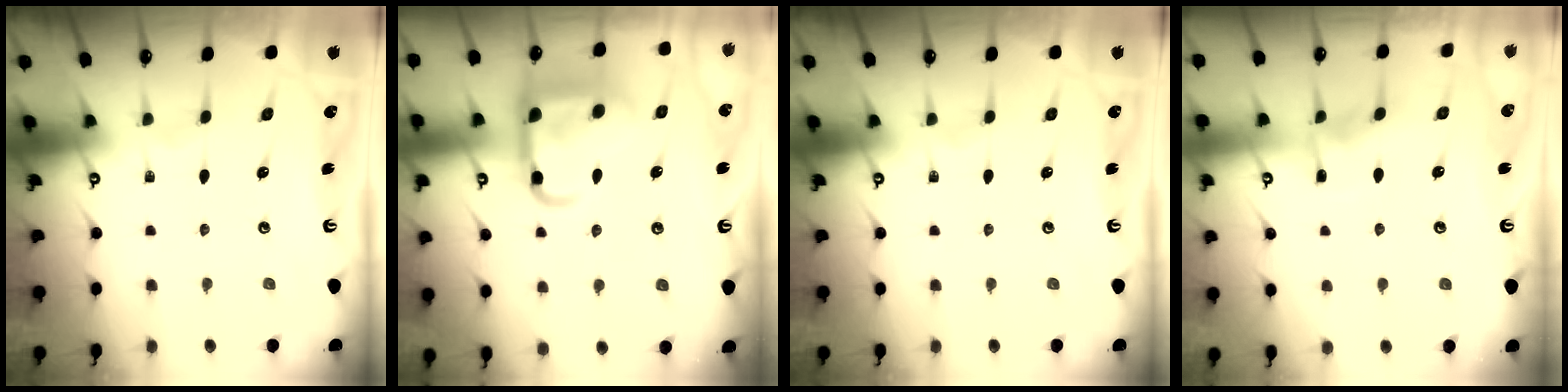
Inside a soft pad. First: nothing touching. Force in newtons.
{"total": 16.3, "press": 16.3, "slide": 1.6}
{"total": 0.0}
{"total": 5.0, "press": 5.0, "slide": 0.7}